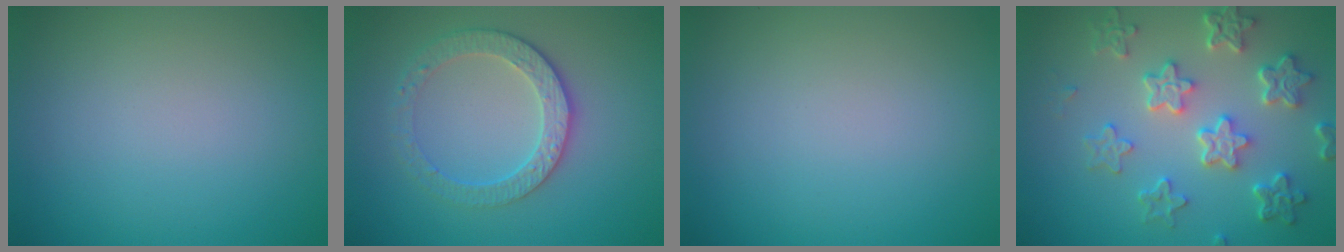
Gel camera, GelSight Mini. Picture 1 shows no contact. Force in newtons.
{"total": 3.4, "press": 3.1, "slide": 1.3}
{"total": 0.0}
{"total": 5.8, "press": 4.5, "slide": 3.6}